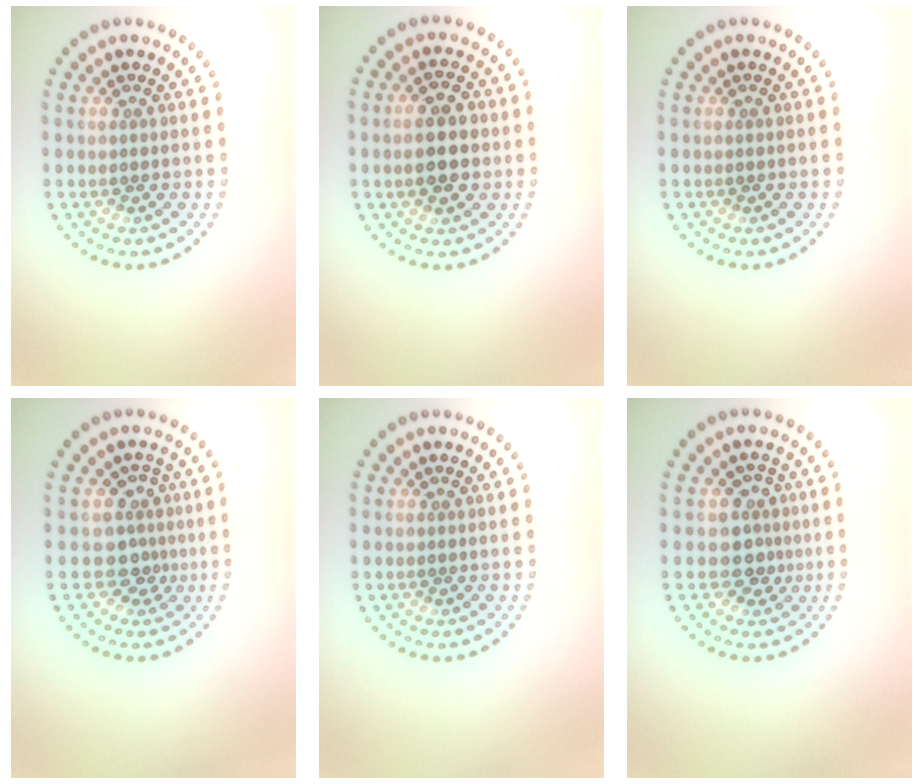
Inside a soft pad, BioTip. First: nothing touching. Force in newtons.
{"total": 4.5, "press": 4.5, "slide": 0.2}
{"total": 0.0}
{"total": 2.5, "press": 1.8, "slide": 1.7}
{"total": 0.0}
{"total": 2.7, "press": 2.4, "slide": 1.3}